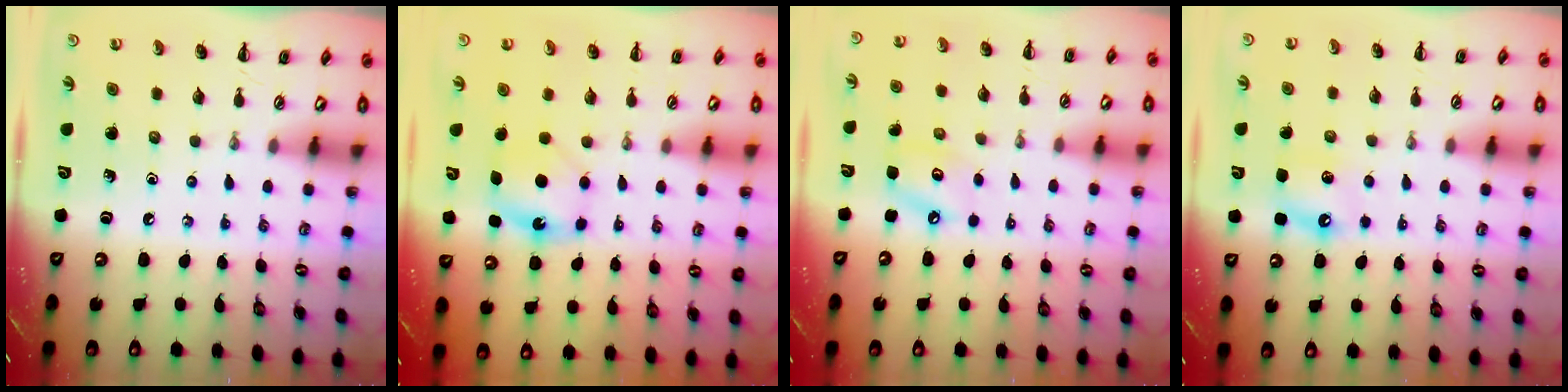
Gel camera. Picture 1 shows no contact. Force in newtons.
{"total": 5.3, "press": 5.2, "slide": 1.2}
{"total": 5.8, "press": 5.8, "slide": 0.7}
{"total": 5.1, "press": 4.9, "slide": 1.4}